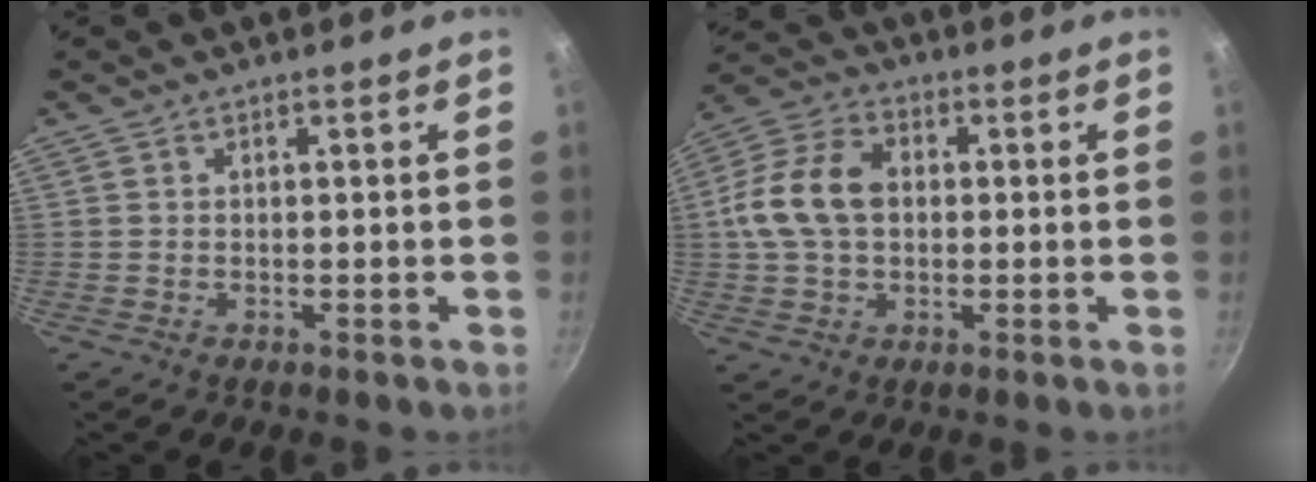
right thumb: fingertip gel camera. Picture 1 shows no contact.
{"total": 12.9, "force": [0.8, 9.1, 9.0], "torque": [-0.157, 0.024, 0.002]}